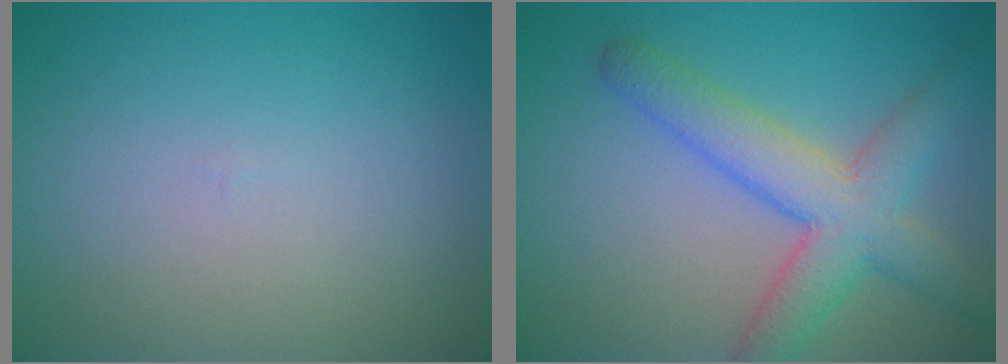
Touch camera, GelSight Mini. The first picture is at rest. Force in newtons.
{"total": 6.0, "press": 6.0, "slide": 0.2}